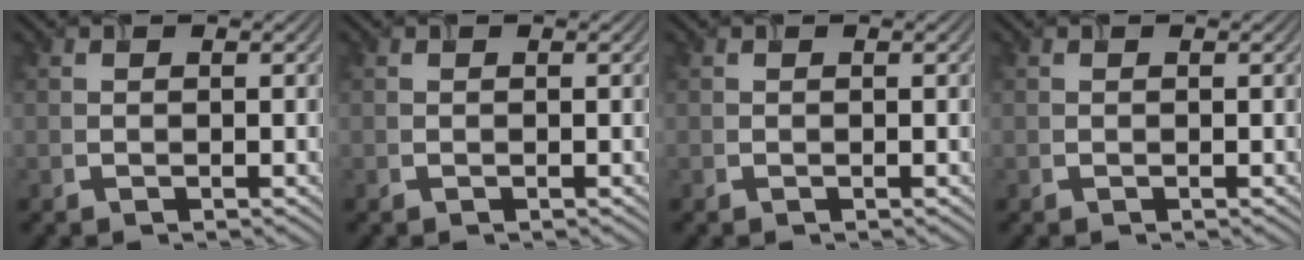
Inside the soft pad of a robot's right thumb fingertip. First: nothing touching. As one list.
[{"total": 0.0}, {"total": 0.0}, {"total": 0.0}]